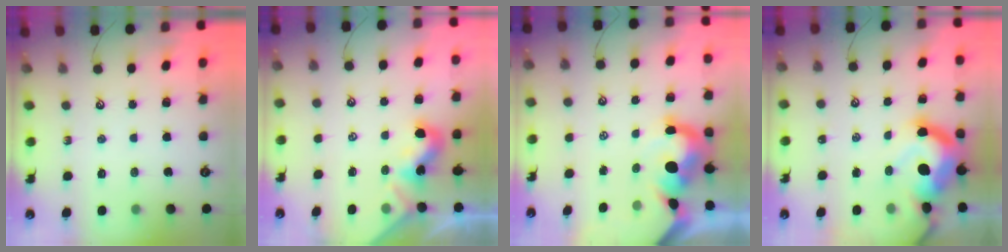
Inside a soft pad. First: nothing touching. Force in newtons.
{"total": 2.0, "press": 2.0, "slide": 0.5}
{"total": 7.4, "press": 7.3, "slide": 1.4}
{"total": 16.5, "press": 16.4, "slide": 1.9}